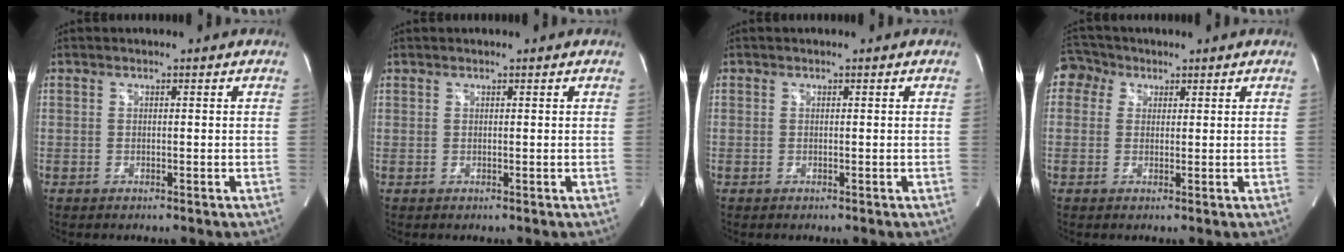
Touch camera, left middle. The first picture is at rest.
{"total": 0.0}
{"total": 0.0}
{"total": 4.1, "force": [1.9, 3.5, 0.7], "torque": [-0.018, 0.018, 0.035]}